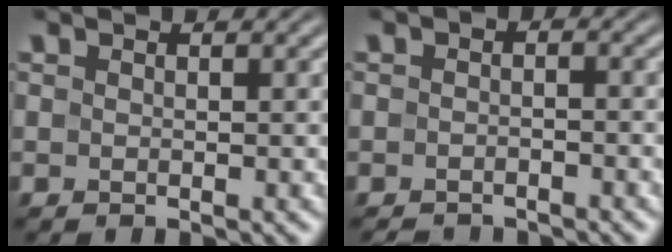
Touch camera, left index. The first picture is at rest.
{"total": 2.4, "force": [-2.1, 0.8, 0.8], "torque": [-0.010, -0.002, -0.036]}